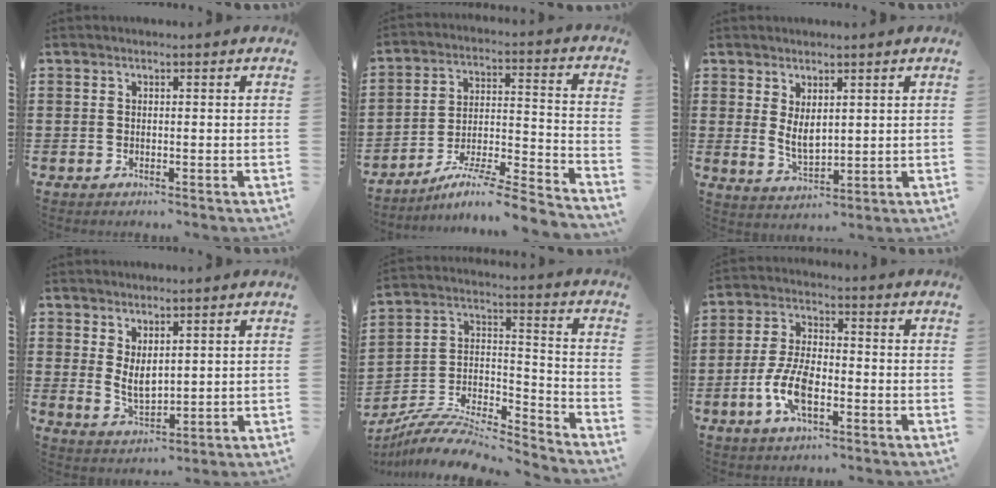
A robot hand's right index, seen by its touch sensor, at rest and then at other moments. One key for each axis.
{"total": 7.5, "fx": -6.6, "fy": 0.0, "fz": 3.5, "tx": -0.057, "ty": -0.005, "tz": -0.131}
{"total": 3.9, "fx": 1.3, "fy": 2.1, "fz": 3.0, "tx": -0.054, "ty": 0.000, "tz": 0.025}
{"total": 3.7, "fx": 1.5, "fy": 2.0, "fz": 2.7, "tx": -0.057, "ty": 0.001, "tz": 0.030}
{"total": 8.5, "fx": -8.0, "fy": 2.0, "fz": 2.3, "tx": -0.041, "ty": 0.010, "tz": -0.157}
{"total": 7.9, "fx": -2.6, "fy": 3.8, "fz": 6.5, "tx": -0.150, "ty": -0.001, "tz": -0.054}